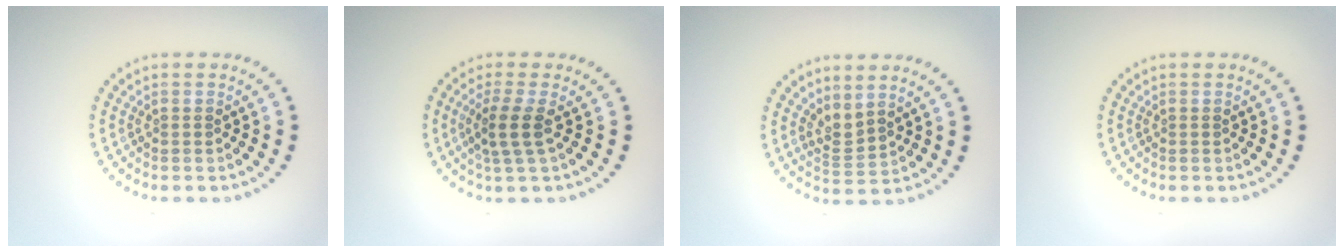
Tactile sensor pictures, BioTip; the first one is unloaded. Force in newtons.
{"total": 2.5, "press": 2.0, "slide": 1.5}
{"total": 2.0, "press": 1.4, "slide": 1.5}
{"total": 0.0}